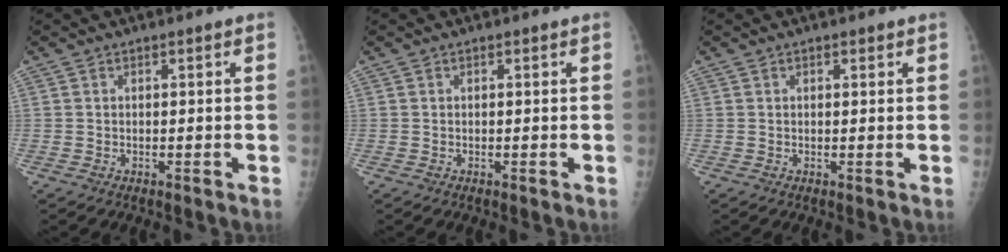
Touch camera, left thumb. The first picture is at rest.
{"total": 0.0}
{"total": 0.8, "force": [0.5, 0.4, 0.5], "torque": [-0.005, -0.001, 0.006]}